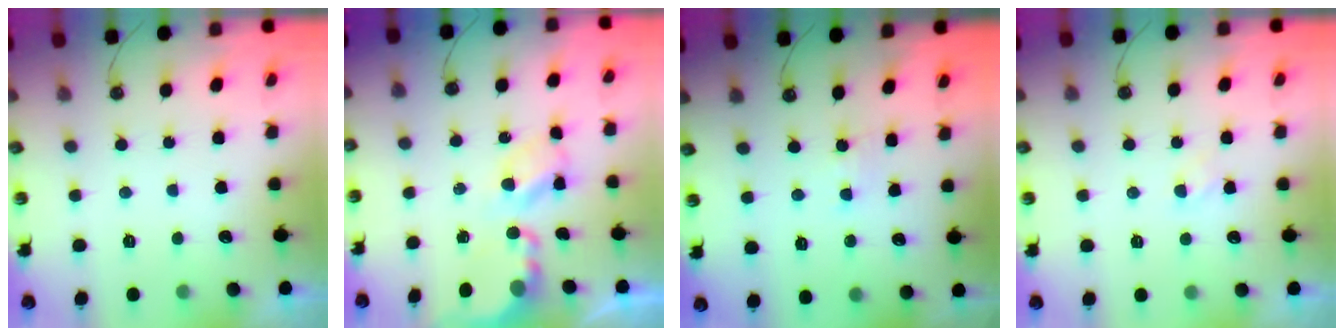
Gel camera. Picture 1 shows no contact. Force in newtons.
{"total": 5.4, "press": 5.4, "slide": 0.1}
{"total": 5.7, "press": 5.7, "slide": 0.6}
{"total": 2.2, "press": 2.2, "slide": 0.3}